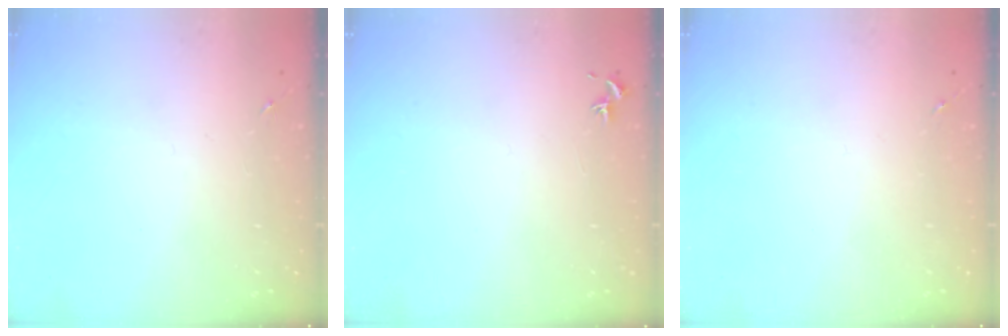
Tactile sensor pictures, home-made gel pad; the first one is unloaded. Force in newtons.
{"total": 0.8, "press": 0.7, "slide": 0.3}
{"total": 0.0}